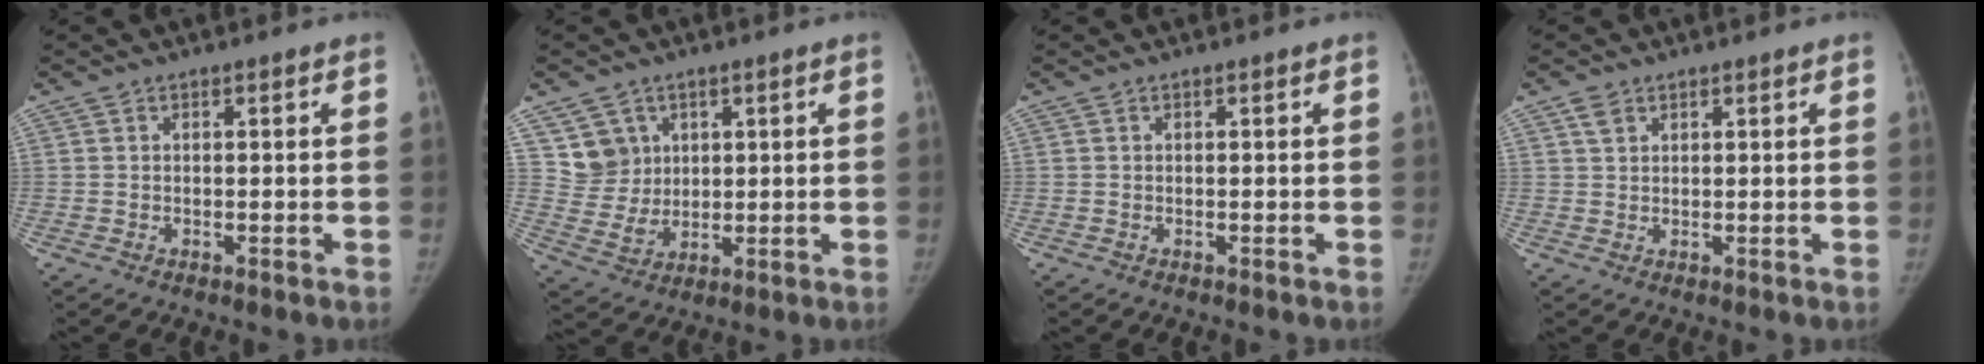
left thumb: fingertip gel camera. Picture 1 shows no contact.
{"total": 6.8, "force": [2.9, 6.0, 1.1], "torque": [0.010, -0.025, 0.065]}
{"total": 0.0}
{"total": 2.3, "force": [1.3, 1.5, 1.1], "torque": [-0.017, 0.002, 0.026]}